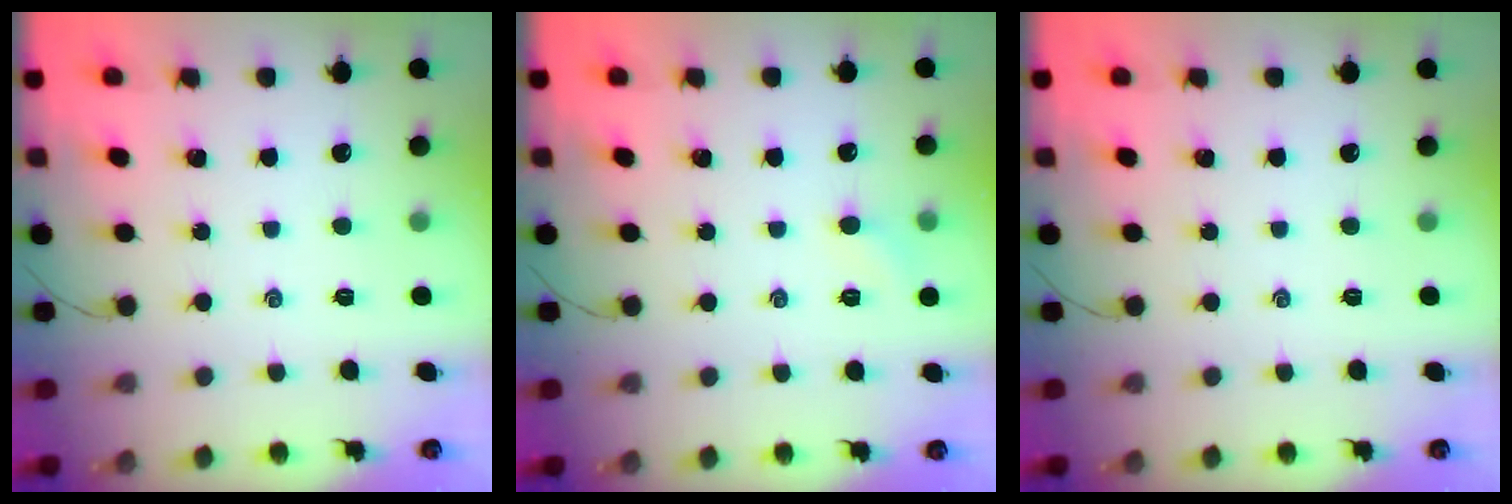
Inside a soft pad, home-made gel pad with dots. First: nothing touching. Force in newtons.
{"total": 4.0, "press": 3.8, "slide": 1.2}
{"total": 0.0}